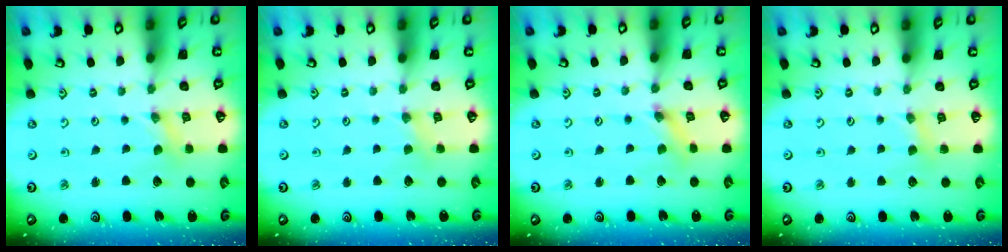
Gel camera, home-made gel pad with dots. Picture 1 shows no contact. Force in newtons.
{"total": 2.0, "press": 2.0, "slide": 0.4}
{"total": 2.0, "press": 2.0, "slide": 0.1}
{"total": 2.7, "press": 2.7, "slide": 0.4}